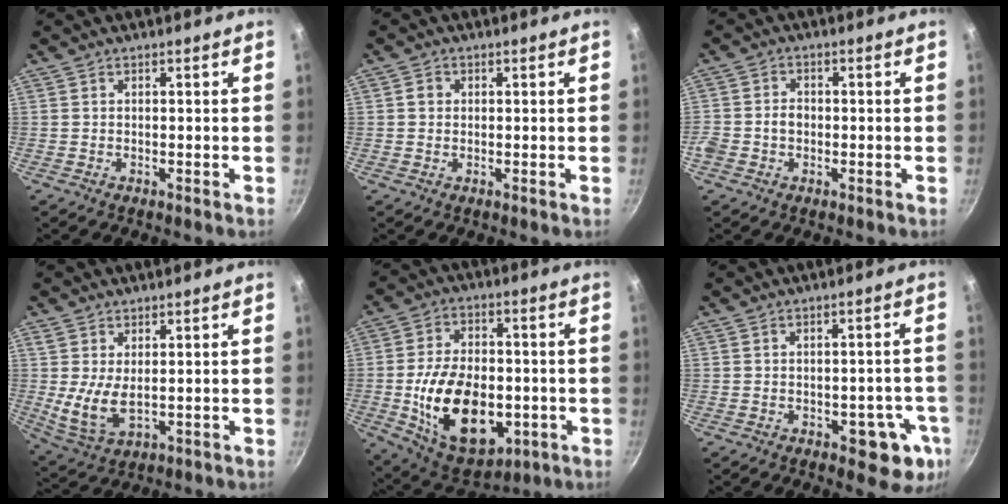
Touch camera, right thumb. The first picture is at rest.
{"total": 1.7, "force": [0.3, 1.6, 0.7], "torque": [-0.008, 0.003, 0.001]}
{"total": 3.9, "force": [-1.1, 3.2, 1.9], "torque": [-0.032, 0.020, -0.025]}
{"total": 7.0, "force": [0.8, 3.7, 5.8], "torque": [-0.109, -0.019, 0.027]}
{"total": 20.9, "force": [-3.9, 13.1, 15.8], "torque": [-0.244, 0.010, -0.049]}
{"total": 8.9, "force": [-3.0, 4.8, 6.9], "torque": [-0.032, 0.016, -0.033]}